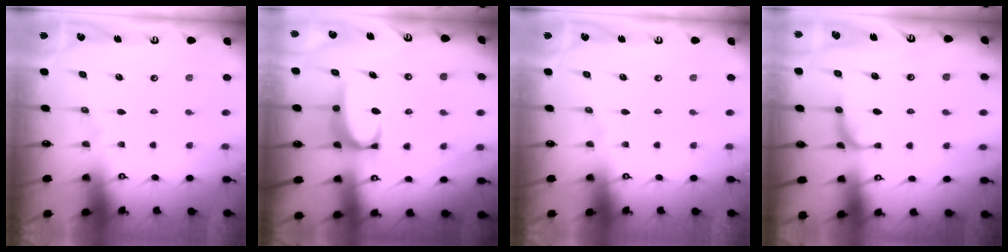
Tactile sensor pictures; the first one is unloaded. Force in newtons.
{"total": 3.5, "press": 3.4, "slide": 0.7}
{"total": 0.0}
{"total": 1.0, "press": 0.9, "slide": 0.5}